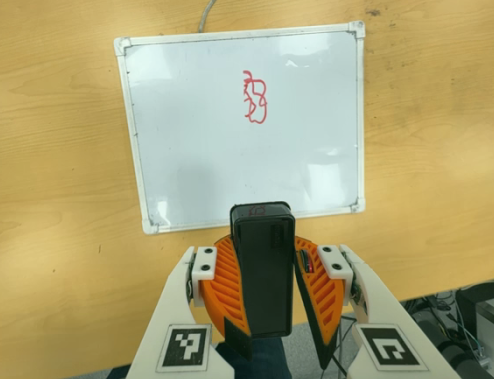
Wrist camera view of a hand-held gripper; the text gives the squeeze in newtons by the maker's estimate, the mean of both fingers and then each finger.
{"total": 10.5, "left": 10.5, "right": 10.5}